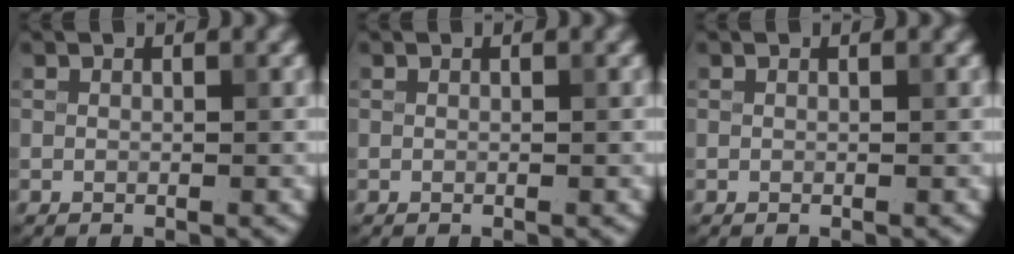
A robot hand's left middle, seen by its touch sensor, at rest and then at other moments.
{"total": 0.0}
{"total": 0.0}